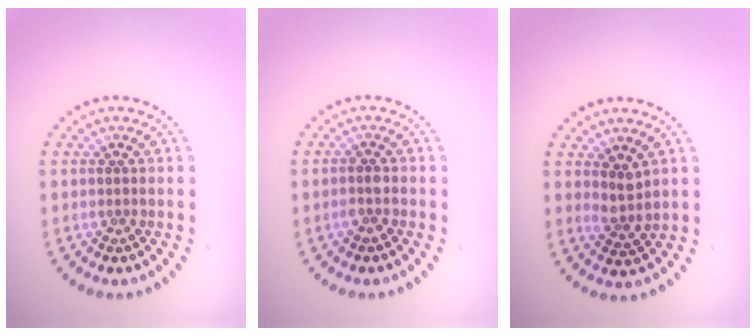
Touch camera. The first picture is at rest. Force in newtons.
{"total": 1.3, "press": 1.2, "slide": 0.5}
{"total": 1.9, "press": 1.4, "slide": 1.2}